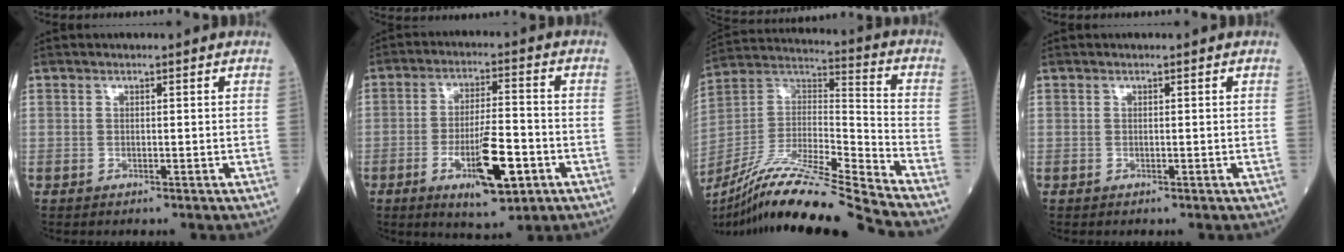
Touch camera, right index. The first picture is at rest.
{"total": 10.5, "force": [-4.0, 2.2, 9.5], "torque": [-0.166, -0.009, -0.061]}
{"total": 22.4, "force": [-19.3, -1.5, 11.3], "torque": [-0.235, -0.021, -0.350]}
{"total": 0.0}